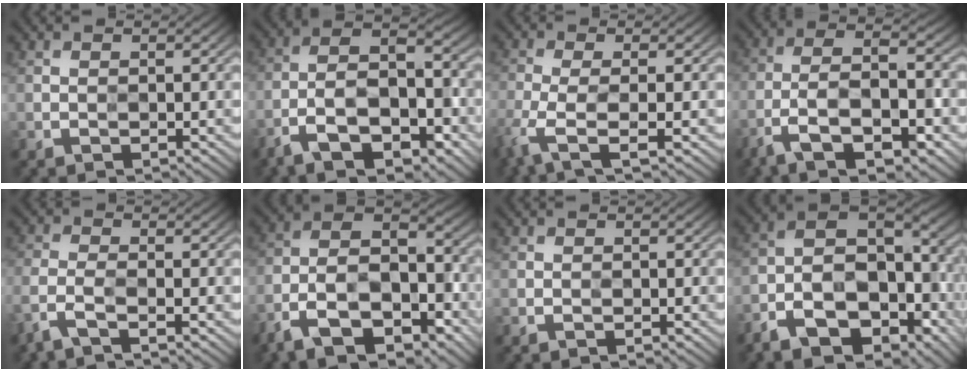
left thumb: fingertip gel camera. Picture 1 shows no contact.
{"total": 11.3, "force": [-6.4, 4.9, 8.0], "torque": [-0.150, -0.008, -0.127]}
{"total": 5.5, "force": [-2.8, 1.2, 4.5], "torque": [-0.105, -0.006, -0.066]}
{"total": 10.8, "force": [-5.7, 3.9, 8.4], "torque": [-0.169, -0.007, -0.111]}
{"total": 3.5, "force": [-2.3, 0.7, 2.6], "torque": [-0.065, -0.003, -0.063]}
{"total": 13.5, "force": [-8.3, 6.7, 8.2], "torque": [-0.170, -0.026, -0.160]}
{"total": 0.0}
{"total": 14.1, "force": [-8.0, 7.7, 8.7], "torque": [-0.164, -0.030, -0.140]}